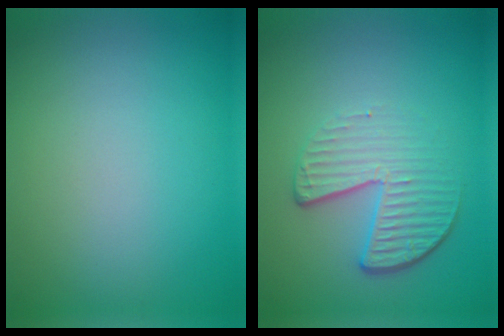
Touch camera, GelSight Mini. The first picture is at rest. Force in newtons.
{"total": 4.5, "press": 3.0, "slide": 3.4}